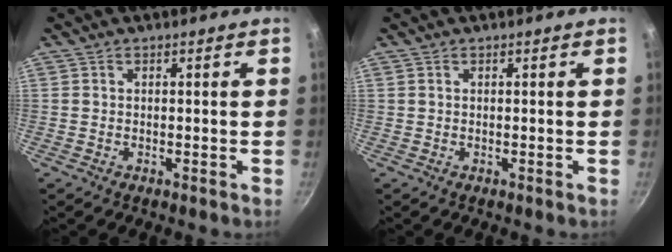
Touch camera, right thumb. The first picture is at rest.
{"total": 0.0}